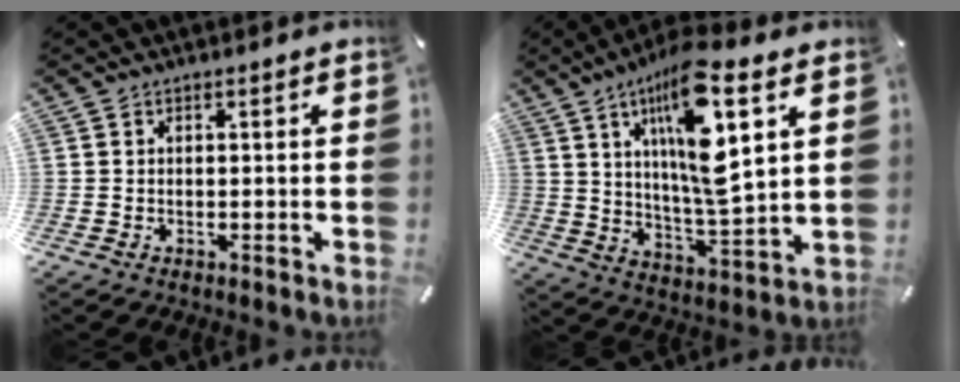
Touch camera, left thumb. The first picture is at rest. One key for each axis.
{"total": 17.2, "fx": 7.8, "fy": 4.7, "fz": 14.6, "tx": -0.268, "ty": -0.037, "tz": 0.122}